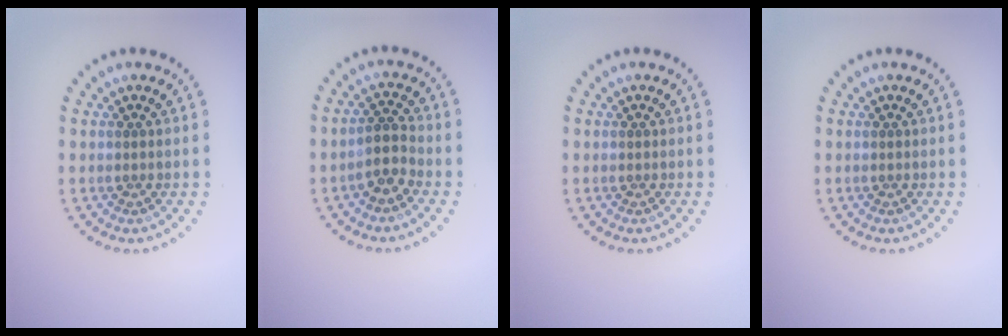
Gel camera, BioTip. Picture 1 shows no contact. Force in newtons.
{"total": 2.5, "press": 2.0, "slide": 1.4}
{"total": 0.0}
{"total": 0.0}